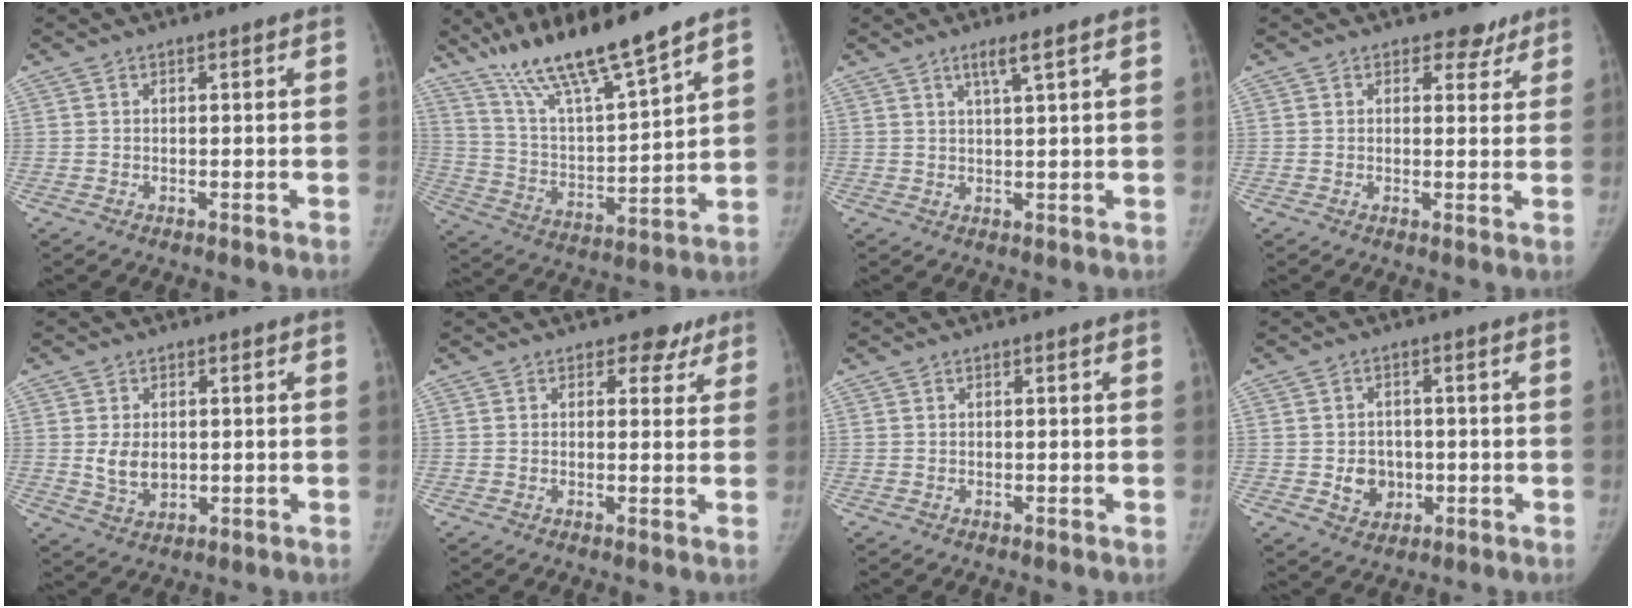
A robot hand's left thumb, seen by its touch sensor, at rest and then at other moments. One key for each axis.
{"total": 16.8, "fx": 13.2, "fy": 1.4, "fz": 10.3, "tx": -0.168, "ty": -0.070, "tz": 0.246}
{"total": 3.2, "fx": 1.9, "fy": -0.2, "fz": 2.6, "tx": -0.054, "ty": -0.009, "tz": 0.039}
{"total": 3.4, "fx": 2.5, "fy": 2.2, "fz": 0.5, "tx": 0.018, "ty": -0.014, "tz": 0.027}
{"total": 5.4, "fx": 0.3, "fy": 3.9, "fz": 3.8, "tx": -0.053, "ty": -0.010, "tz": 0.017}
{"total": 3.6, "fx": 2.5, "fy": 2.5, "fz": 0.9, "tx": 0.018, "ty": -0.011, "tz": 0.026}
{"total": 0.0}
{"total": 5.7, "fx": -0.9, "fy": 5.0, "fz": 2.6, "tx": -0.012, "ty": 0.008, "tz": -0.007}